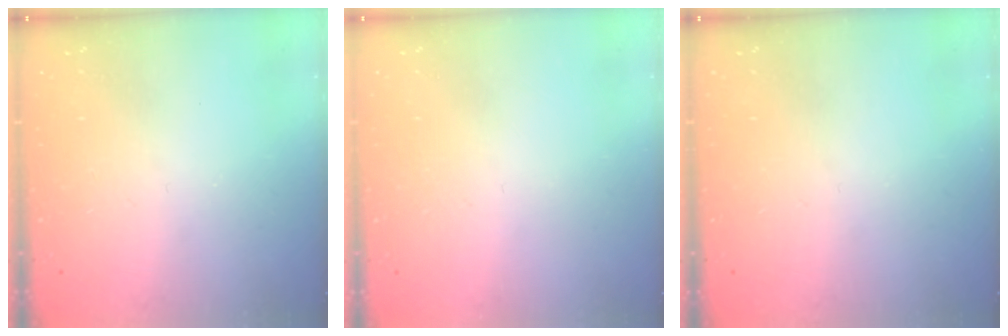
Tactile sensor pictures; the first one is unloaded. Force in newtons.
{"total": 0.9, "press": 0.9, "slide": 0.1}
{"total": 0.0}